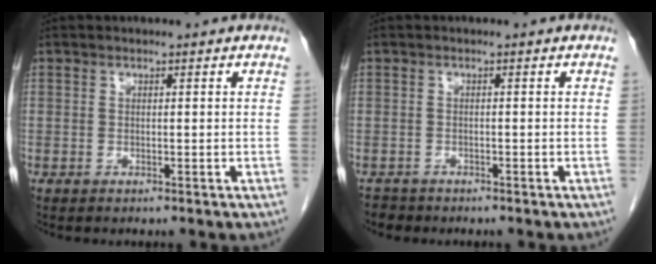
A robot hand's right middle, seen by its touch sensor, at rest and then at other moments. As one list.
[{"total": 1.5, "force": [-1.3, 0.7, -0.3], "torque": [0.000, 0.000, -0.023]}]